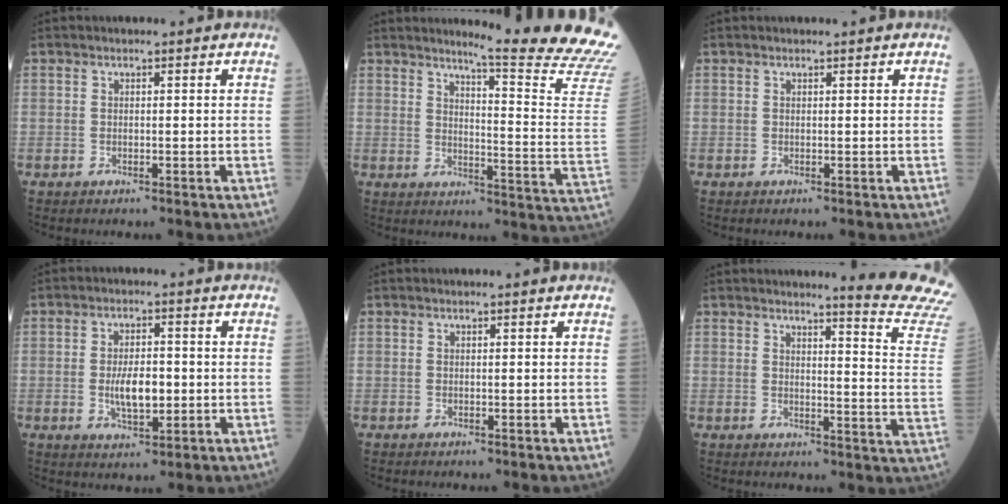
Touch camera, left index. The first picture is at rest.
{"total": 19.2, "force": [17.8, -2.8, 6.5], "torque": [-0.100, -0.165, 0.199]}
{"total": 0.0}
{"total": 5.7, "force": [-1.0, 2.3, 5.1], "torque": [-0.097, -0.008, -0.014]}
{"total": 0.0}
{"total": 12.7, "force": [12.3, -2.6, 2.2], "torque": [-0.026, -0.141, 0.120]}